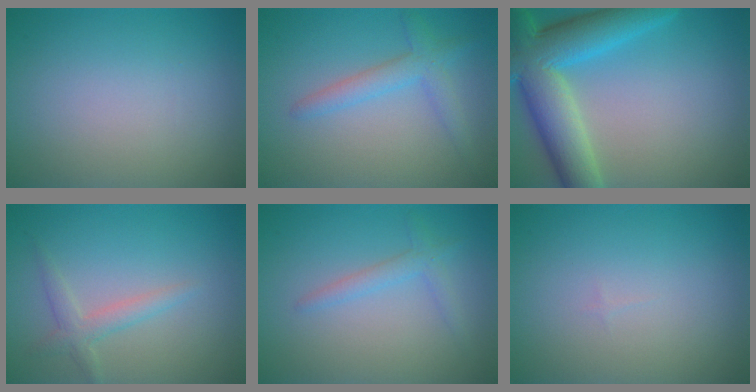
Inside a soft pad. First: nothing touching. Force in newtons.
{"total": 2.7, "press": 2.7, "slide": 0.0}
{"total": 9.6, "press": 9.6, "slide": 0.5}
{"total": 1.9, "press": 1.9, "slide": 0.1}
{"total": 1.6, "press": 1.6, "slide": 0.1}
{"total": 0.0}